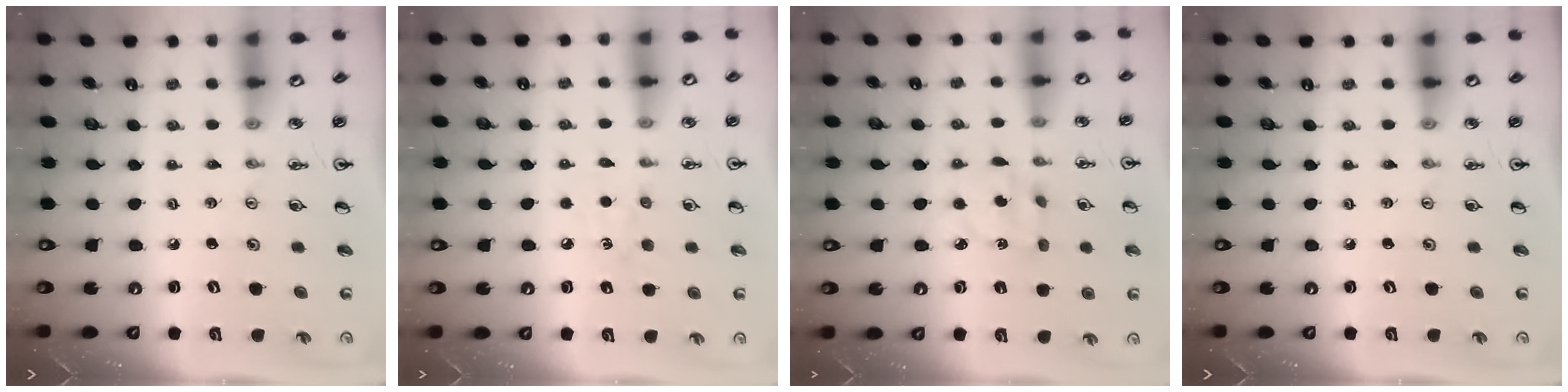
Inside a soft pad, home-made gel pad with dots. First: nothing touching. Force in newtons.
{"total": 5.6, "press": 5.5, "slide": 0.7}
{"total": 2.6, "press": 2.5, "slide": 0.3}
{"total": 0.0}